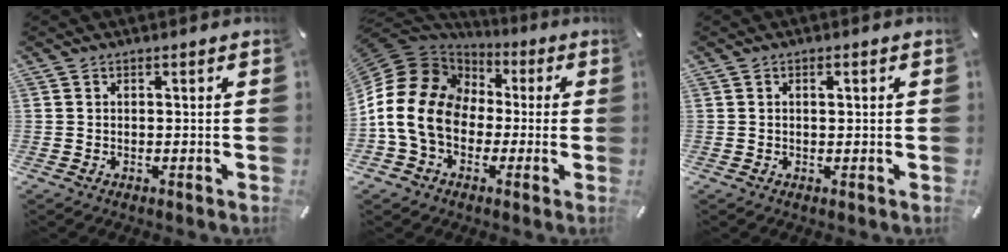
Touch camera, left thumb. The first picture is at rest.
{"total": 16.6, "force": [-2.3, 13.6, 9.1], "torque": [-0.213, 0.015, -0.047]}
{"total": 1.0, "force": [0.3, 0.5, 0.8], "torque": [-0.010, 0.000, 0.002]}